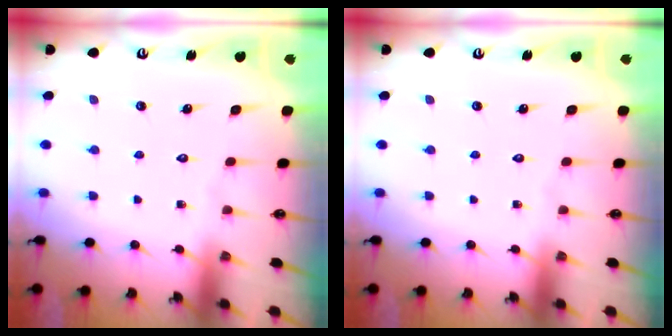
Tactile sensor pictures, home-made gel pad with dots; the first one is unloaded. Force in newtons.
{"total": 0.0}